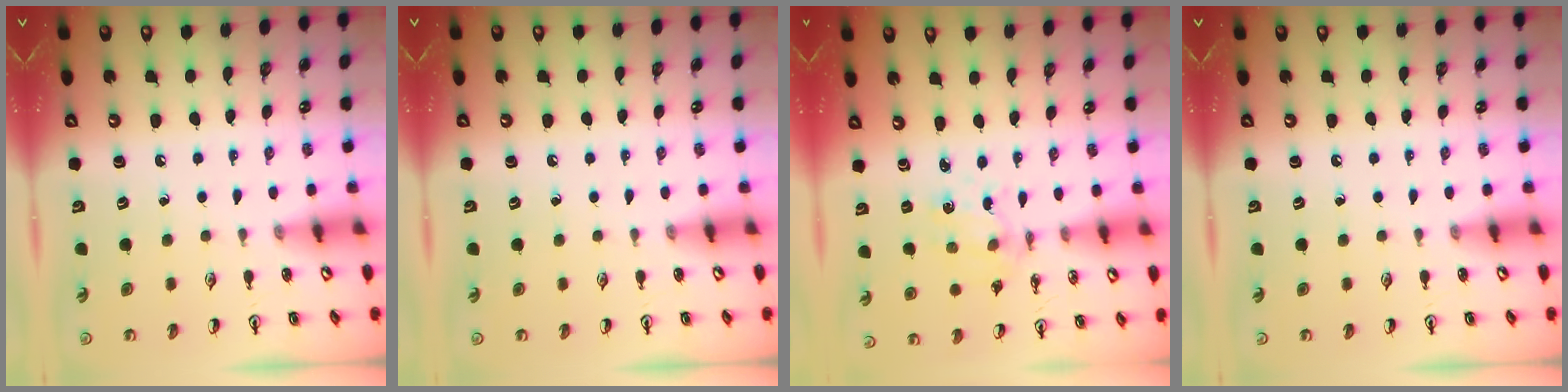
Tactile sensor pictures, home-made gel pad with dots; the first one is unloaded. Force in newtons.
{"total": 0.0}
{"total": 2.7, "press": 2.7, "slide": 0.3}
{"total": 0.0}